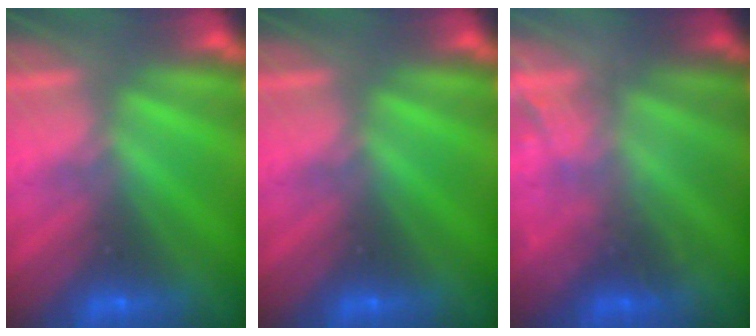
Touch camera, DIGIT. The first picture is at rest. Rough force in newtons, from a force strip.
{"total": 0.0}
{"total": 2.2}